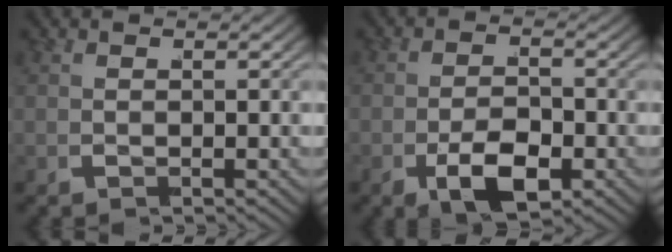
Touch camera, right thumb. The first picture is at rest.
{"total": 4.8, "force": [-2.5, 2.7, 3.1], "torque": [-0.056, -0.024, -0.043]}